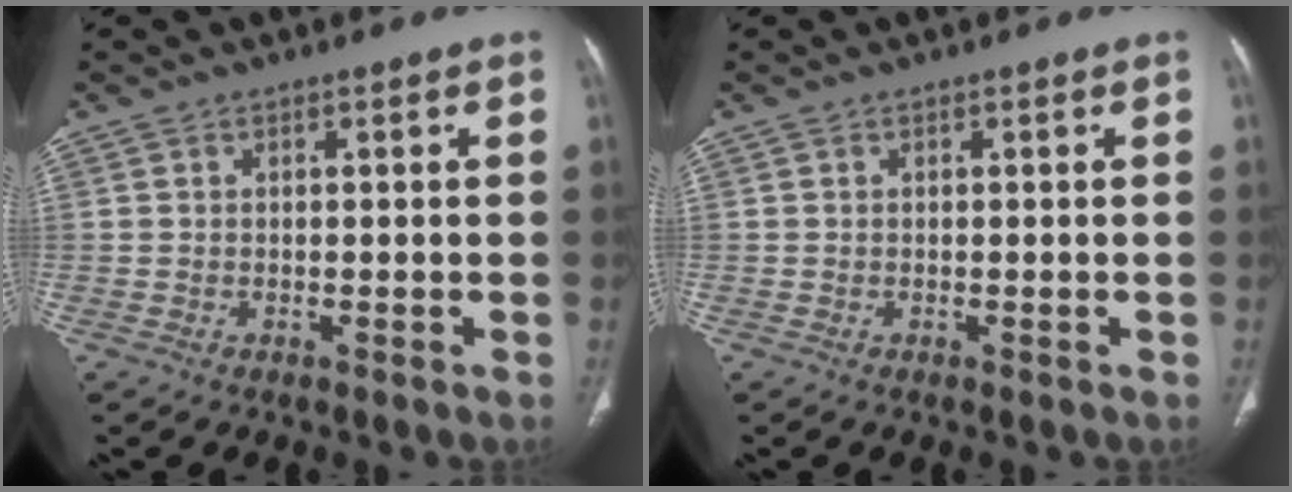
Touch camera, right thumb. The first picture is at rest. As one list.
[{"total": 0.0}]